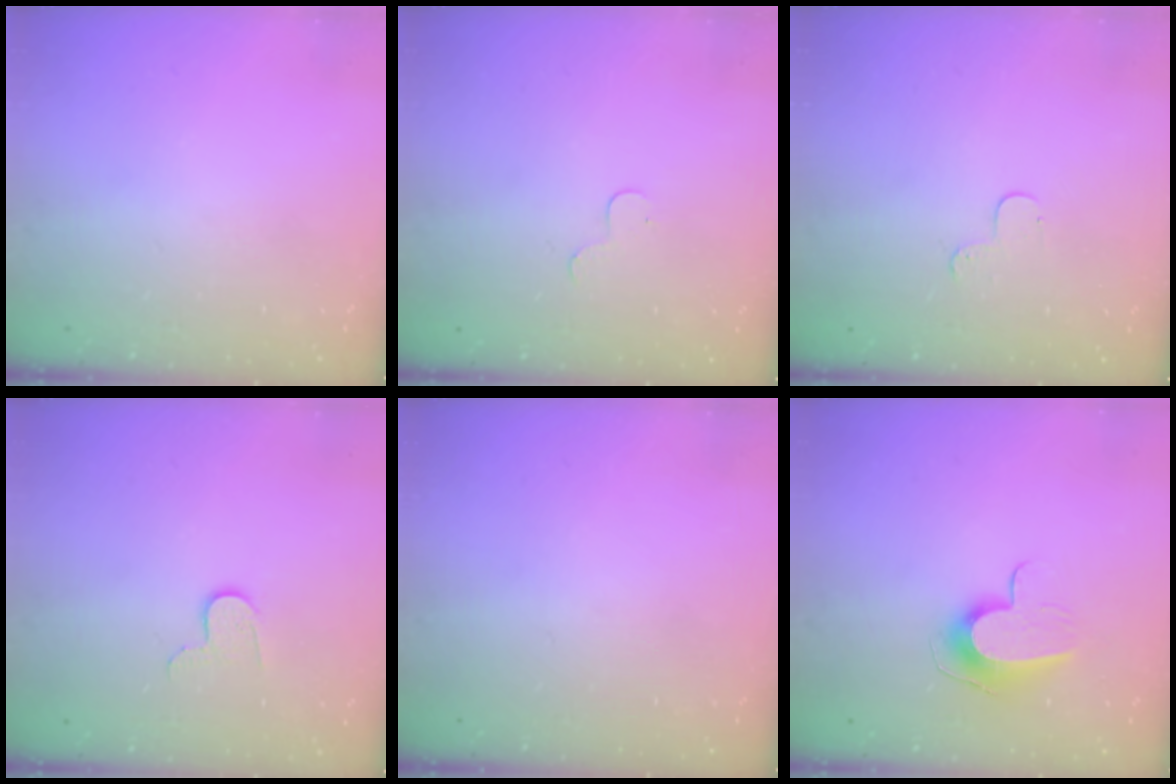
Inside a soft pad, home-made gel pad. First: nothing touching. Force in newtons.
{"total": 3.4, "press": 3.4, "slide": 0.3}
{"total": 3.7, "press": 3.7, "slide": 0.5}
{"total": 4.9, "press": 4.9, "slide": 0.5}
{"total": 0.0}
{"total": 9.6, "press": 9.6, "slide": 0.5}